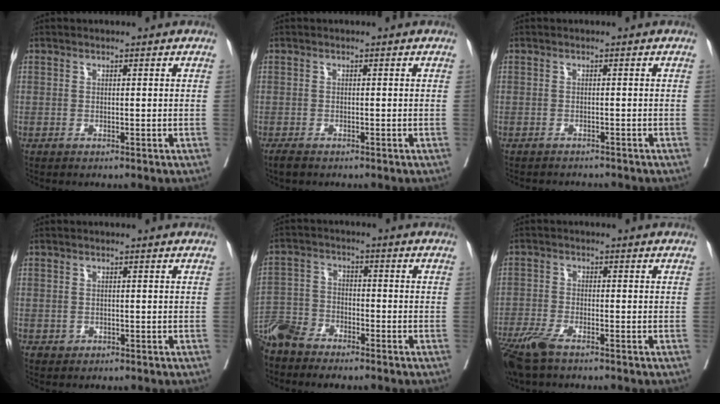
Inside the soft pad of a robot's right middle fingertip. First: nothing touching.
{"total": 1.6, "force": [-1.3, 0.5, 0.8], "torque": [-0.019, -0.005, -0.020]}
{"total": 4.2, "force": [-4.0, 0.8, 0.7], "torque": [0.000, -0.006, -0.052]}
{"total": 0.7, "force": [-0.2, 0.7, 0.2], "torque": [0.000, 0.002, 0.000]}
{"total": 6.8, "force": [-6.0, 2.3, 2.4], "torque": [-0.054, -0.010, -0.122]}
{"total": 6.5, "force": [-4.8, 1.5, 4.2], "torque": [-0.087, -0.016, -0.090]}